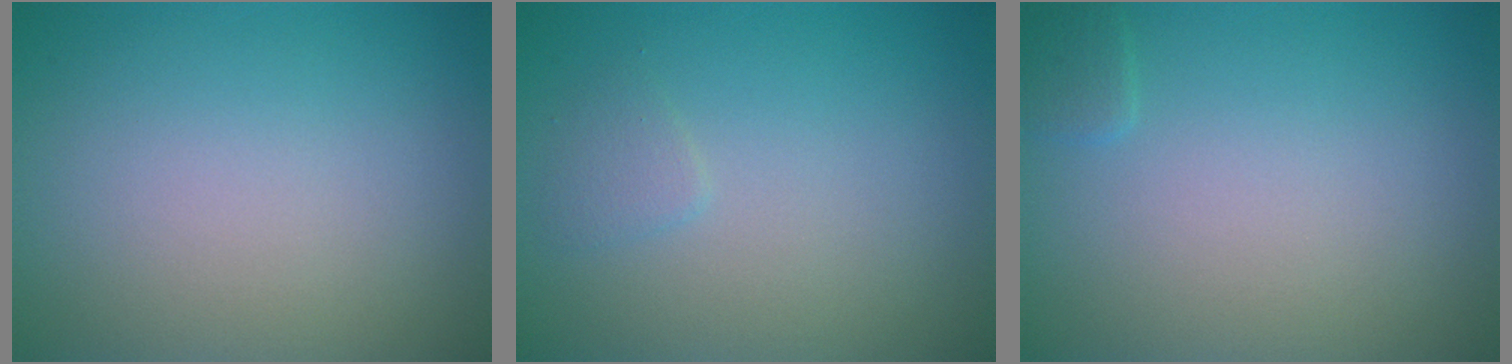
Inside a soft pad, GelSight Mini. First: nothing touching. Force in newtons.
{"total": 0.9, "press": 0.9, "slide": 0.1}
{"total": 0.9, "press": 0.8, "slide": 0.1}